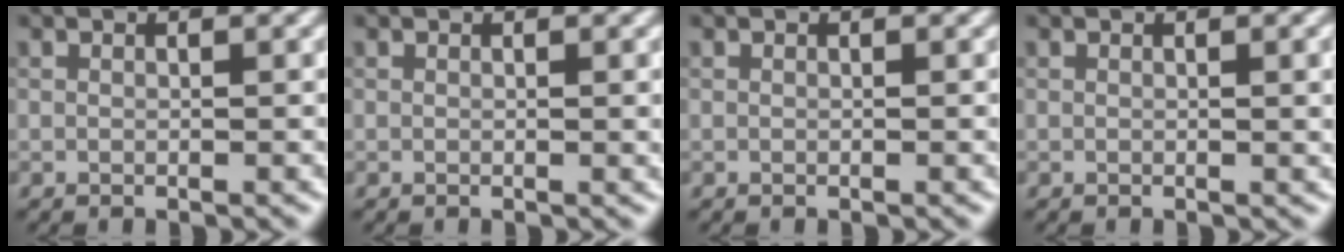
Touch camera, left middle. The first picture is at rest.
{"total": 1.1, "force": [0.1, 0.4, 1.0], "torque": [-0.007, 0.004, 0.001]}
{"total": 0.0}
{"total": 2.3, "force": [0.4, 0.8, 2.2], "torque": [-0.018, 0.008, 0.007]}